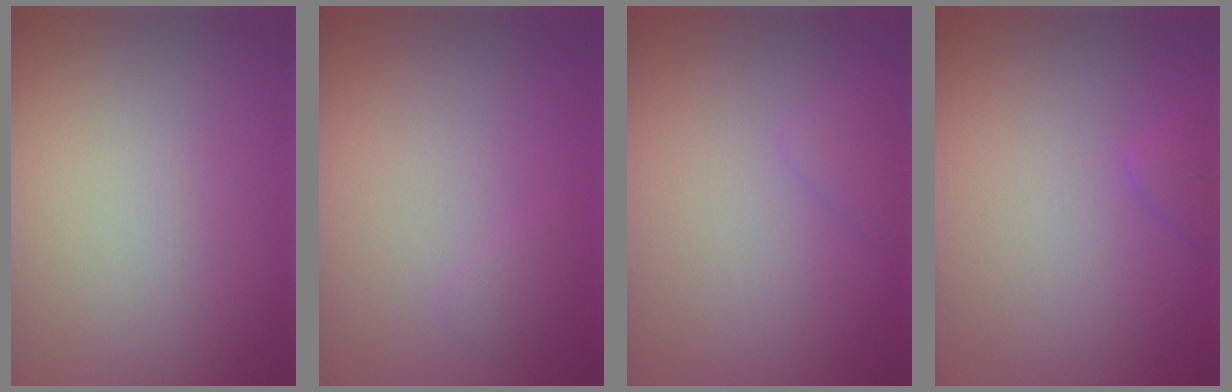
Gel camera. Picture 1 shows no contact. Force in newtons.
{"total": 0.7, "press": 0.7, "slide": 0.0}
{"total": 1.1, "press": 1.1, "slide": 0.0}
{"total": 1.2, "press": 1.2, "slide": 0.1}